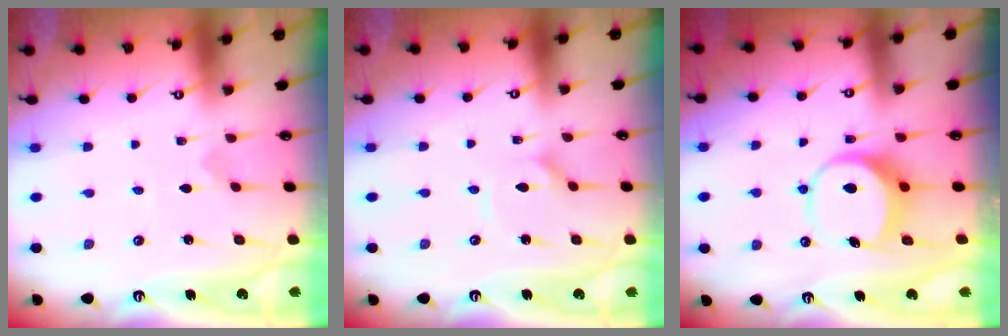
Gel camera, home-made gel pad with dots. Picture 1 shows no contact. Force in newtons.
{"total": 2.5, "press": 2.5, "slide": 0.2}
{"total": 9.2, "press": 9.1, "slide": 1.5}